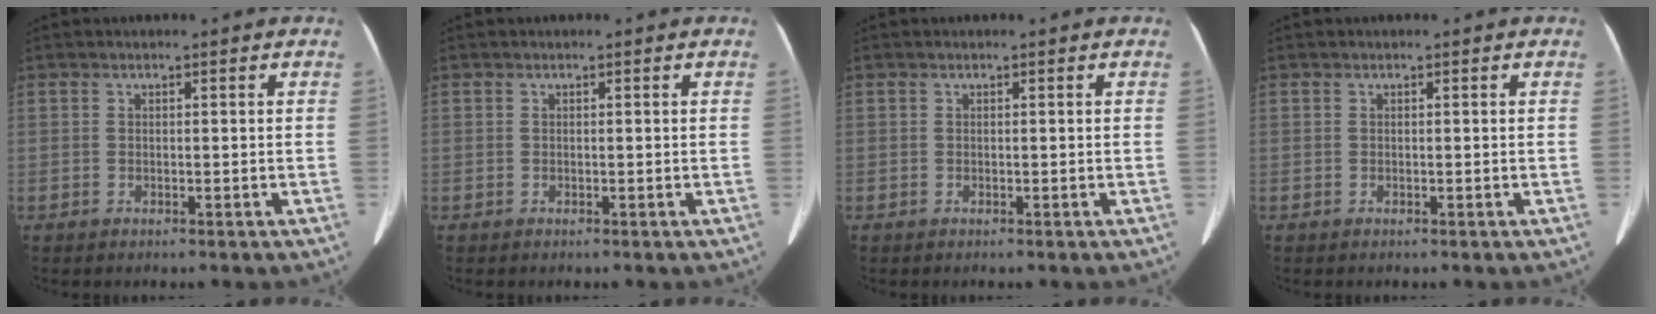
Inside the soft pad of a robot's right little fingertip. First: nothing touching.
{"total": 0.0}
{"total": 0.0}
{"total": 0.0}